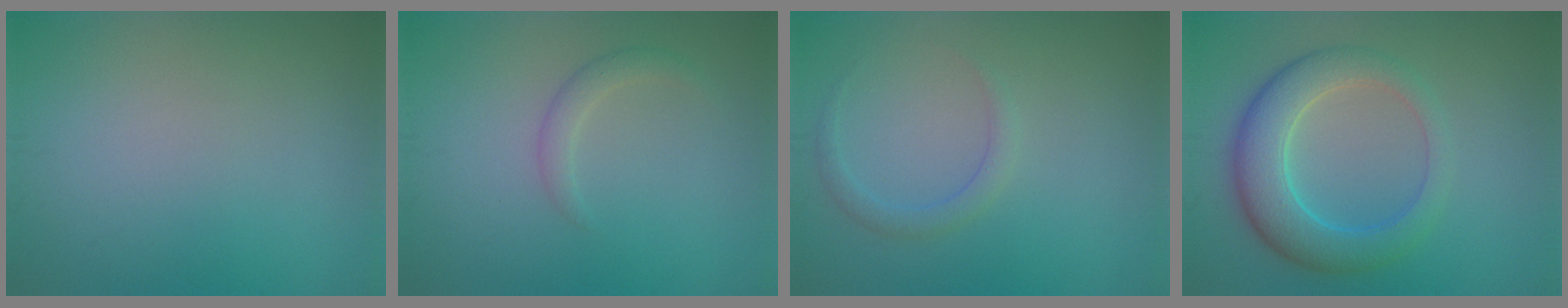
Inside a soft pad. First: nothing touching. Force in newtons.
{"total": 1.5, "press": 1.5, "slide": 0.1}
{"total": 1.4, "press": 1.4, "slide": 0.2}
{"total": 5.8, "press": 5.8, "slide": 0.1}